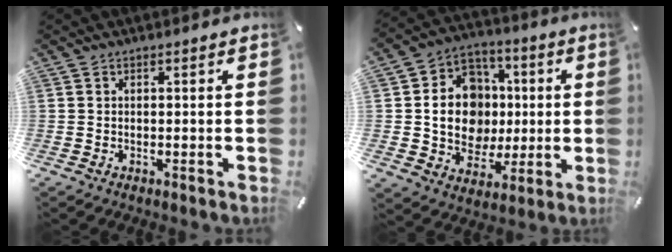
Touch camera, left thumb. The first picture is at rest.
{"total": 15.1, "force": [0.4, 13.2, 7.3], "torque": [-0.131, 0.010, 0.015]}